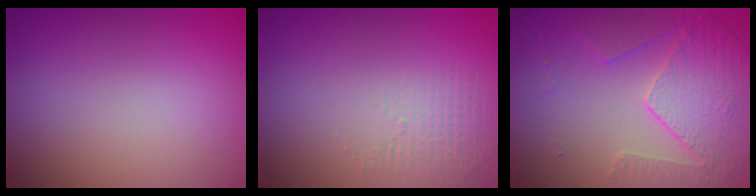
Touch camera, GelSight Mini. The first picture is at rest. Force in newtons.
{"total": 1.4, "press": 0.1, "slide": 1.4}
{"total": 5.1, "press": 3.7, "slide": 3.6}